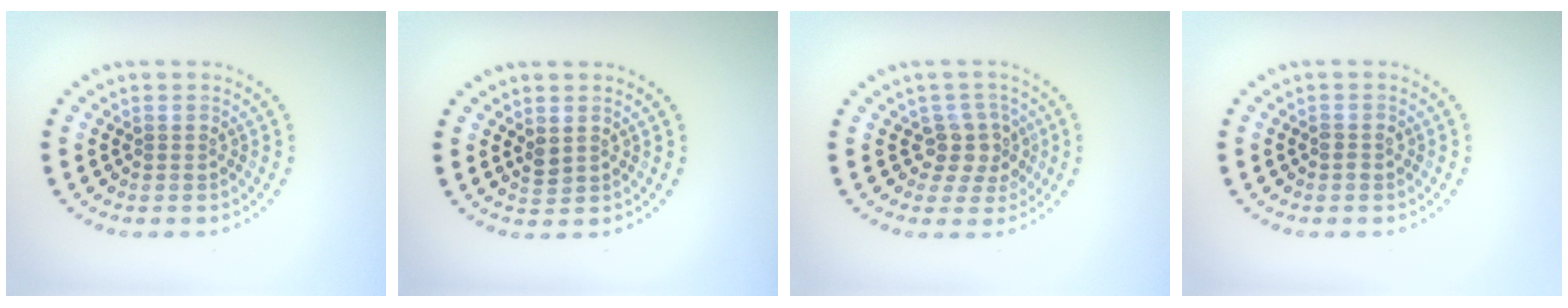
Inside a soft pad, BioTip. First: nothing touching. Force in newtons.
{"total": 1.0, "press": 0.9, "slide": 0.4}
{"total": 2.9, "press": 2.3, "slide": 1.8}
{"total": 0.8, "press": 0.8, "slide": 0.2}